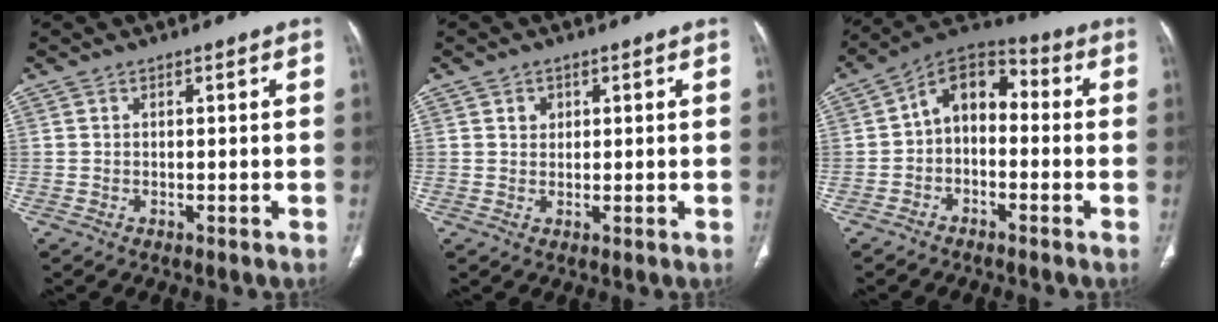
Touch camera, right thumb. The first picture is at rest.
{"total": 1.8, "force": [0.8, 1.5, 0.6], "torque": [0.002, -0.003, 0.011]}
{"total": 9.7, "force": [-0.7, 6.6, 7.0], "torque": [-0.083, 0.041, -0.034]}